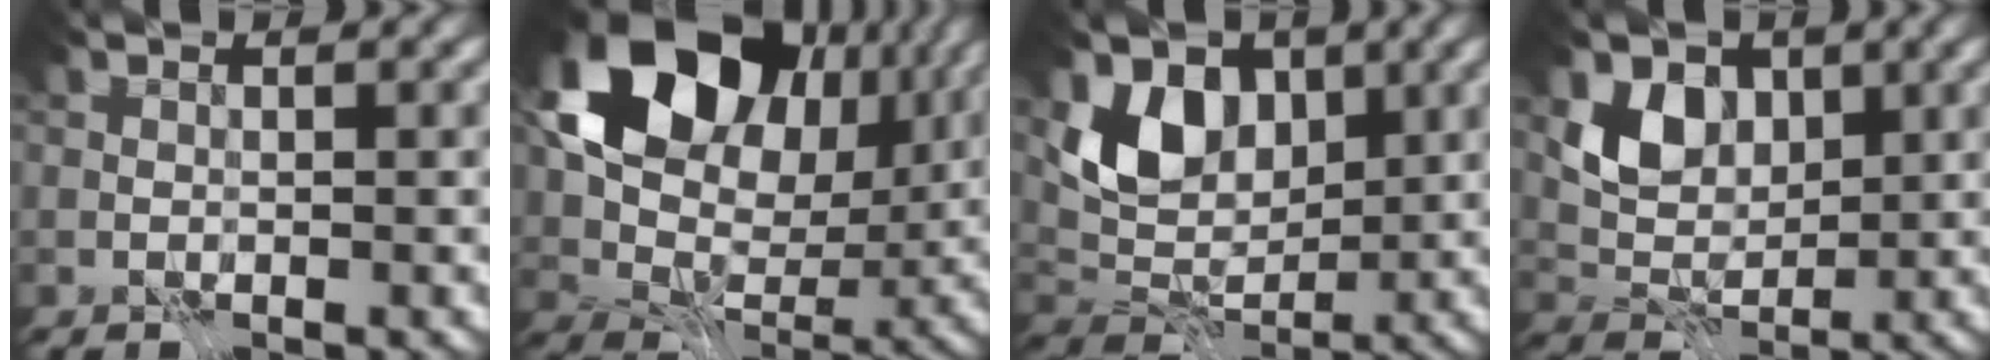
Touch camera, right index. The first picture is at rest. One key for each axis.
{"total": 16.2, "fx": 5.4, "fy": 11.8, "fz": 9.7, "tx": -0.164, "ty": 0.019, "tz": 0.101}
{"total": 5.5, "fx": 1.9, "fy": 3.8, "fz": 3.5, "tx": -0.056, "ty": -0.015, "tz": 0.025}
{"total": 4.4, "fx": 1.6, "fy": 3.2, "fz": 2.6, "tx": -0.045, "ty": -0.012, "tz": 0.020}